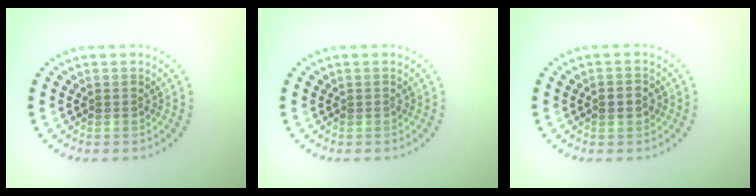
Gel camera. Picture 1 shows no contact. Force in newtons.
{"total": 0.0}
{"total": 1.7, "press": 1.7, "slide": 0.0}